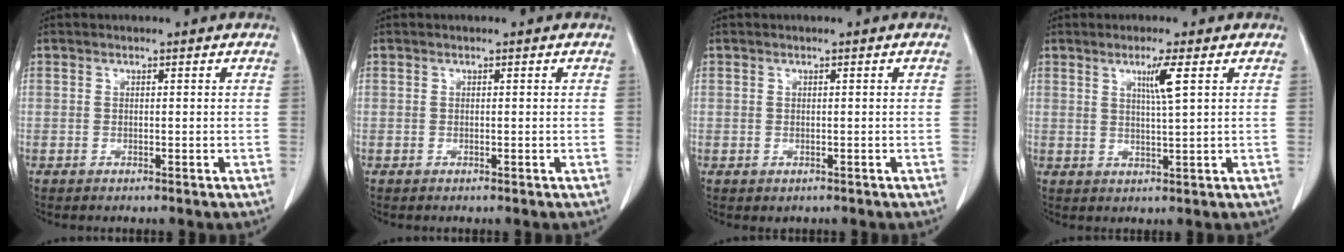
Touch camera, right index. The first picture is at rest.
{"total": 0.0}
{"total": 0.6, "force": [-0.1, 0.6, 0.1], "torque": [-0.002, 0.003, 0.001]}
{"total": 3.9, "force": [1.6, -0.7, 3.4], "torque": [-0.065, -0.007, 0.030]}